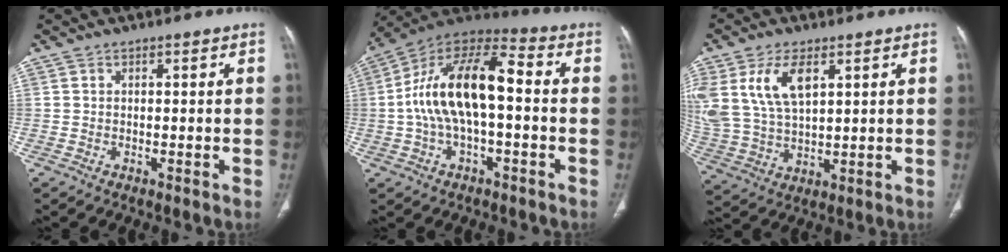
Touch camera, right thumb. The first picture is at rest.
{"total": 17.2, "force": [-0.4, 7.8, 15.3], "torque": [-0.282, 0.049, -0.015]}
{"total": 13.3, "force": [5.4, 7.1, 9.9], "torque": [-0.207, -0.011, 0.119]}